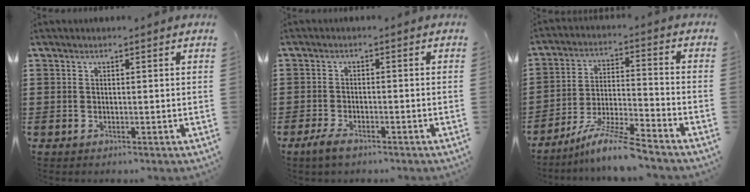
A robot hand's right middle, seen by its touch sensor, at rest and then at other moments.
{"total": 2.4, "force": [-1.6, 0.8, 1.6], "torque": [-0.041, -0.002, -0.036]}
{"total": 8.3, "force": [-7.2, 0.0, 4.3], "torque": [-0.091, -0.007, -0.141]}